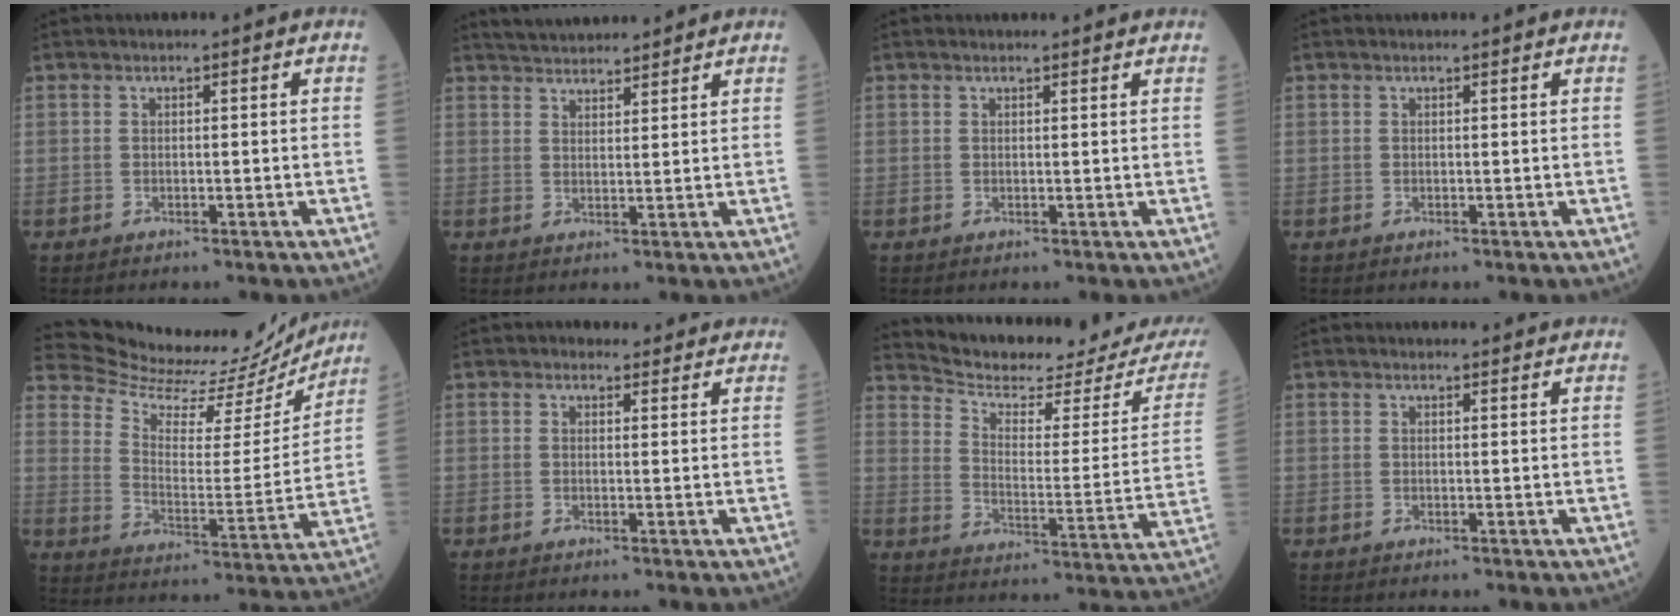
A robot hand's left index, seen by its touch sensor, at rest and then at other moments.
{"total": 7.3, "force": [7.0, 1.2, 1.7], "torque": [-0.028, 0.023, 0.105]}
{"total": 3.5, "force": [3.4, 0.5, 0.7], "torque": [-0.011, 0.013, 0.034]}
{"total": 1.3, "force": [1.3, 0.1, 0.2], "torque": [-0.008, 0.008, 0.014]}
{"total": 18.8, "force": [18.4, 3.5, 2.3], "torque": [-0.042, -0.056, 0.241]}
{"total": 6.1, "force": [5.7, 2.1, 0.5], "torque": [0.012, 0.002, 0.047]}
{"total": 17.3, "force": [16.7, 0.7, 4.3], "torque": [-0.072, -0.081, 0.225]}
{"total": 5.3, "force": [5.1, 0.9, 1.1], "torque": [-0.008, 0.010, 0.048]}